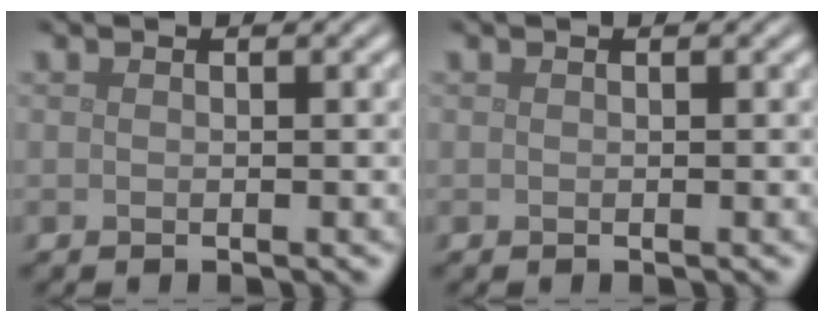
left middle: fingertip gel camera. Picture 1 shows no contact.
{"total": 0.0}